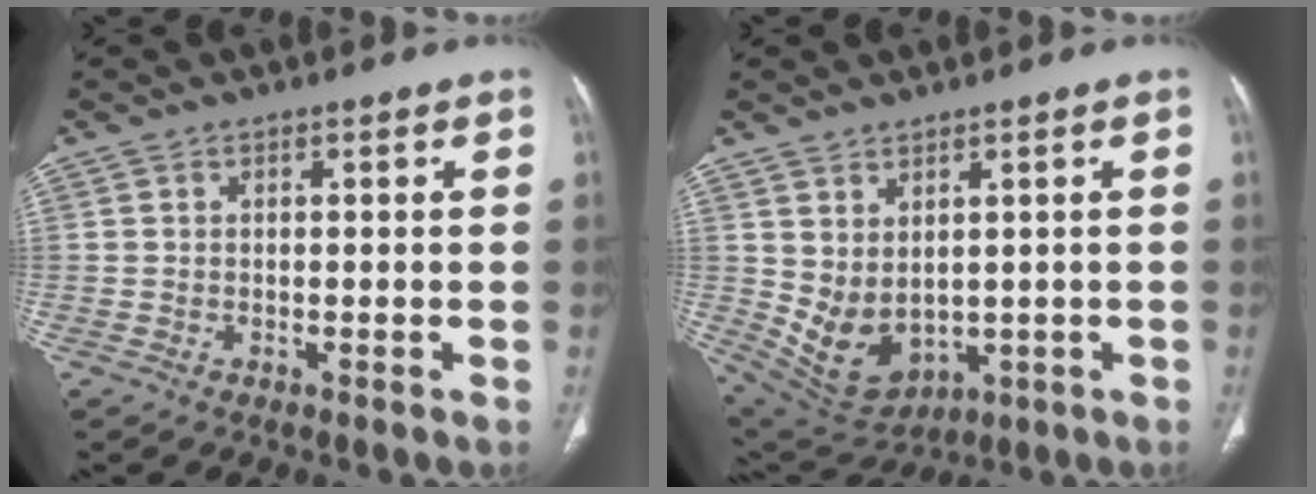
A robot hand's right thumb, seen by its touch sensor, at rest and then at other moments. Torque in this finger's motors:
{"motor_torque": [-0.73, 0.67, 0.51, 0.78, 0.13]}